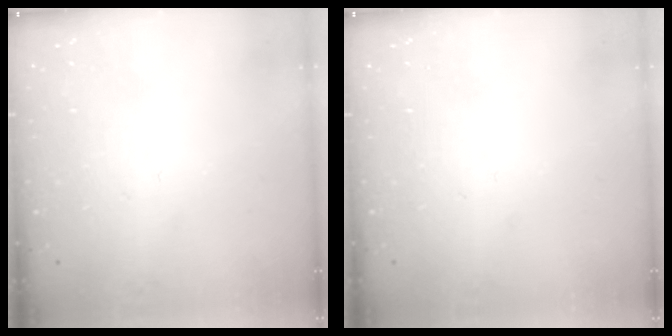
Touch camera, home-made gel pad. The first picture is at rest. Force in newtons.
{"total": 0.0}